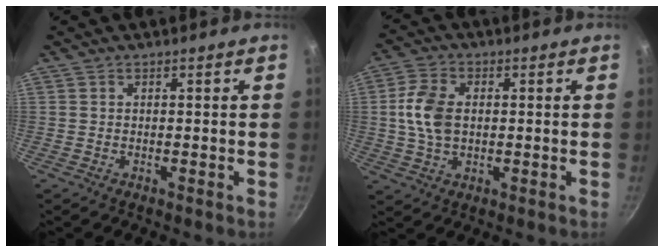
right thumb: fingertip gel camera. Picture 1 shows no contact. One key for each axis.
{"total": 8.5, "fx": 0.5, "fy": 5.7, "fz": 6.4, "tx": -0.117, "ty": 0.012, "tz": 0.006}